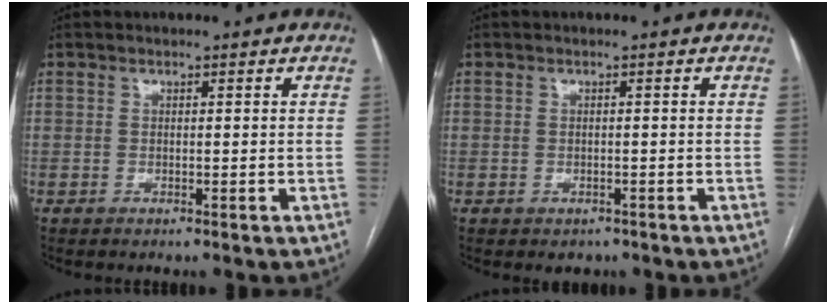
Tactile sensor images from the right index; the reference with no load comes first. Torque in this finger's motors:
{"motor_torque": [-0.53, 0.46, -0.29, -0.09]}